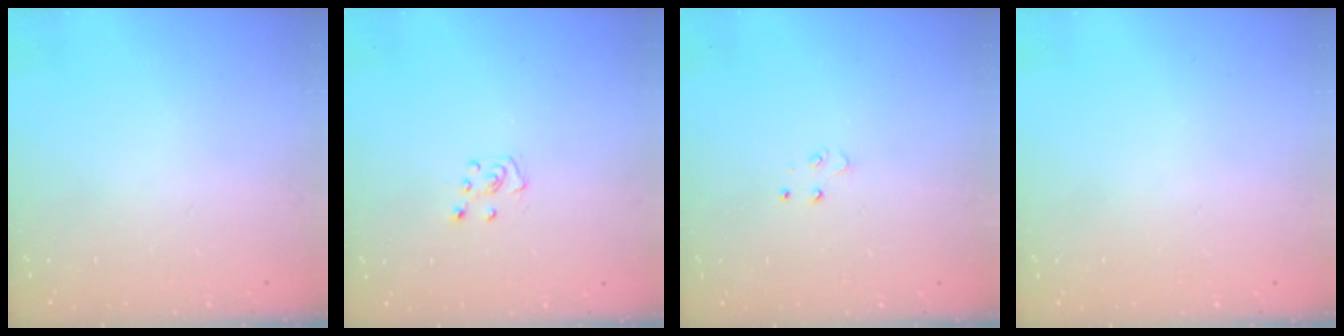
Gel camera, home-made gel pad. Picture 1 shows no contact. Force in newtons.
{"total": 4.8, "press": 4.8, "slide": 0.4}
{"total": 3.5, "press": 3.5, "slide": 0.3}
{"total": 0.0}